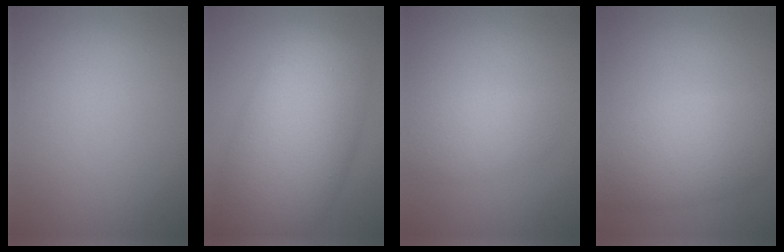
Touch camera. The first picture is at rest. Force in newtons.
{"total": 12.3, "press": 12.3, "slide": 0.4}
{"total": 2.7, "press": 2.7, "slide": 0.1}
{"total": 6.8, "press": 6.8, "slide": 0.2}